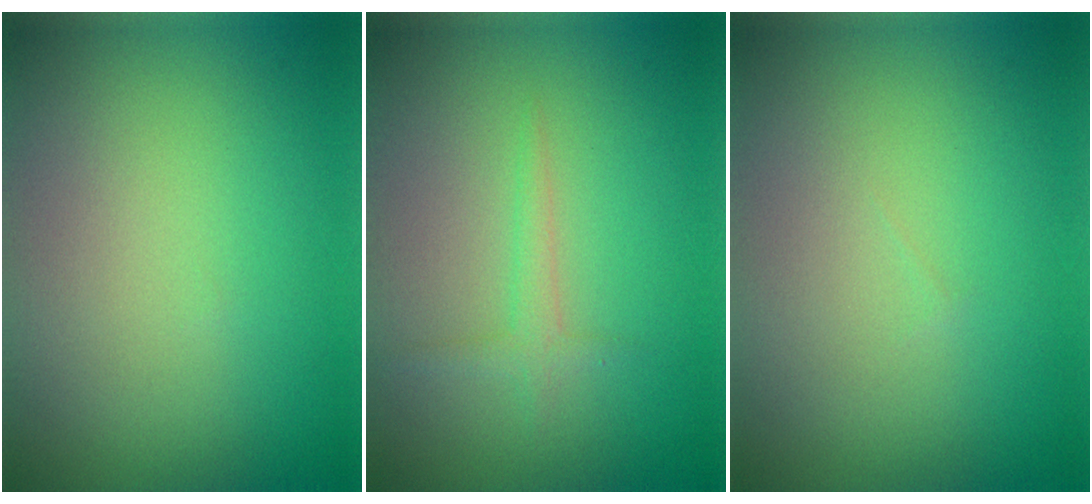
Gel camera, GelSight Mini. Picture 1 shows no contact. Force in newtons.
{"total": 1.4, "press": 1.4, "slide": 0.1}
{"total": 0.0}